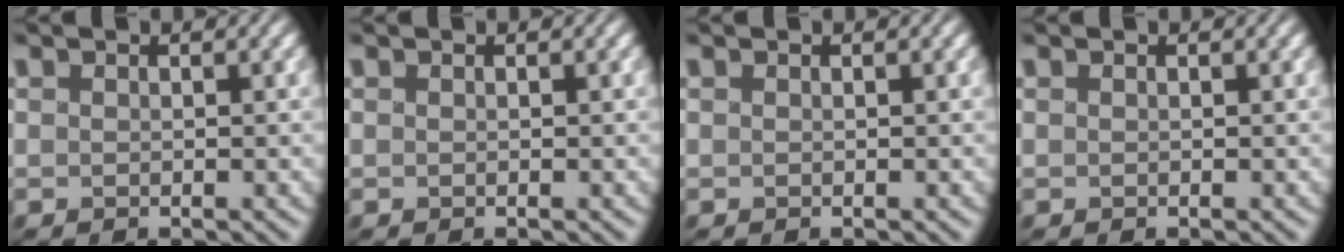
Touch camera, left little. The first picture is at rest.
{"total": 0.0}
{"total": 0.0}
{"total": 0.0}